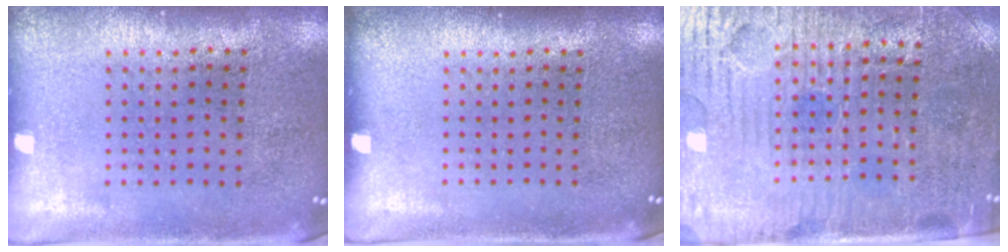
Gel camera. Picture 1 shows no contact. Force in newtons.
{"total": 0.0}
{"total": 3.8, "press": 3.5, "slide": 1.4}